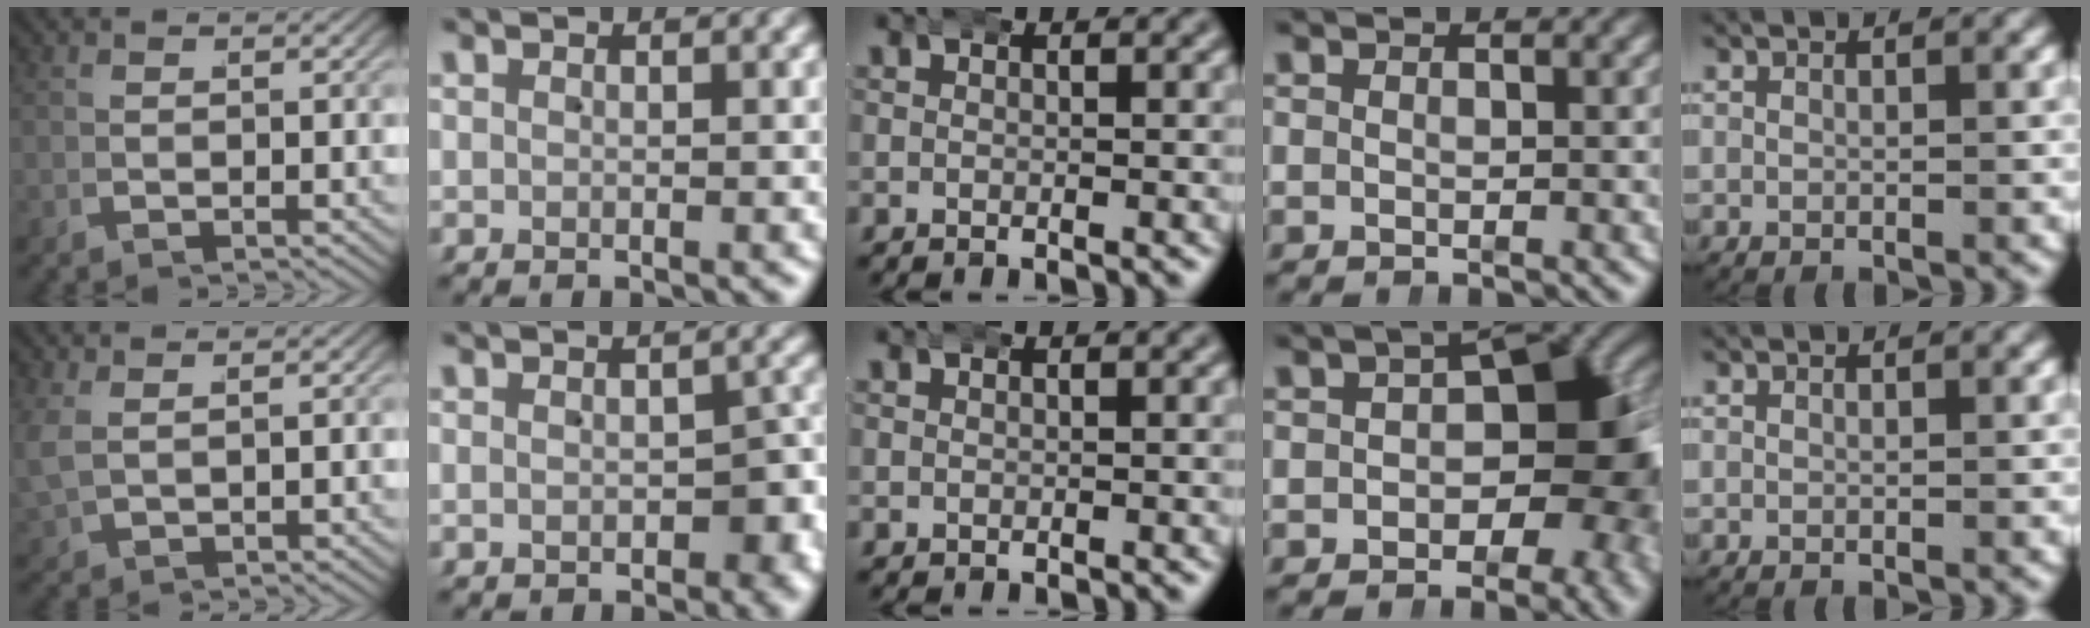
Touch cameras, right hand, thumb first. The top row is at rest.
{"thumb": {"total": 2.4, "force": [1.4, 1.4, 1.4], "torque": [-0.039, 0.000, 0.035]}, "index": {"total": 3.2, "force": [-1.1, 1.8, 2.4], "torque": [-0.027, -0.004, -0.012]}, "ring": {"total": 10.3, "force": [-0.4, 6.3, 8.0], "torque": [-0.078, -0.008, -0.002]}}